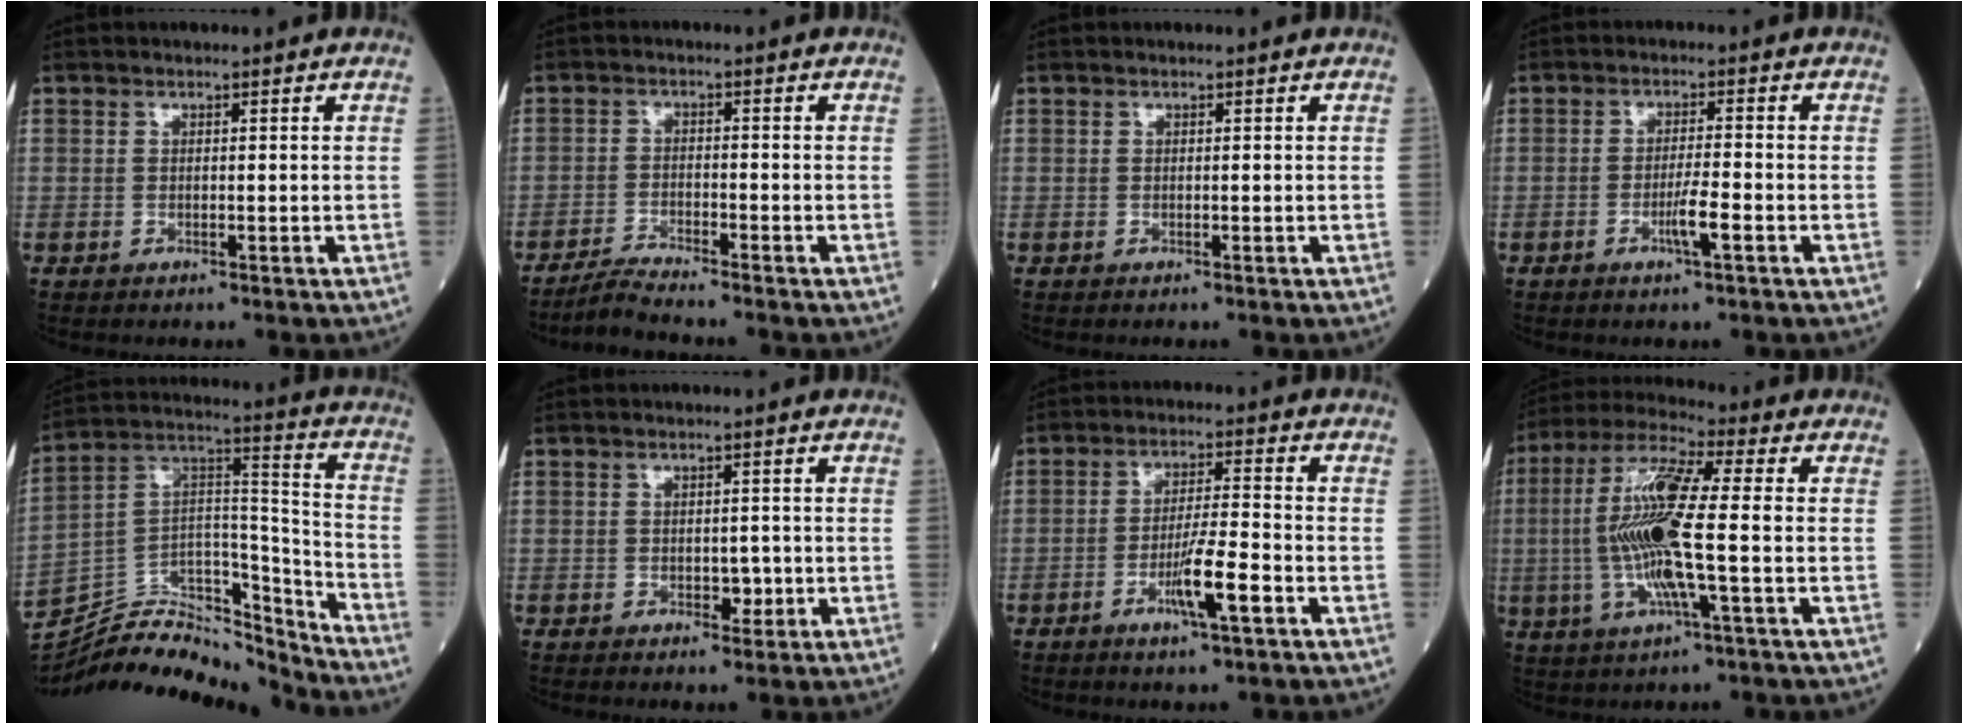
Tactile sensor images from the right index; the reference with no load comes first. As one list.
[{"total": 3.7, "force": [-3.6, -0.8, 0.8], "torque": [-0.020, -0.020, -0.071]}, {"total": 0.0}, {"total": 3.9, "force": [-1.6, 0.0, 3.5], "torque": [-0.066, -0.004, -0.031]}, {"total": 21.5, "force": [-20.7, 4.2, 4.3], "torque": [-0.094, 0.049, -0.344]}, {"total": 2.3, "force": [-0.4, 1.4, 1.7], "torque": [-0.019, 0.001, -0.003]}, {"total": 7.3, "force": [-3.1, 0.3, 6.6], "torque": [-0.122, -0.005, -0.056]}, {"total": 14.2, "force": [-1.2, 1.1, 14.2], "torque": [-0.291, 0.005, -0.031]}]